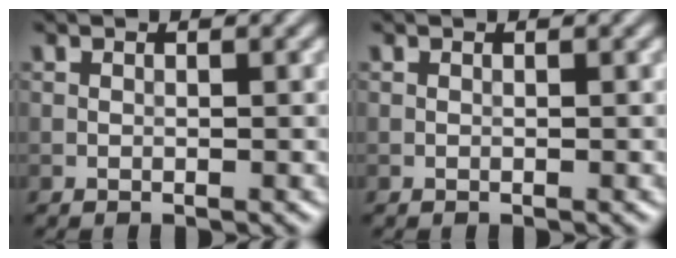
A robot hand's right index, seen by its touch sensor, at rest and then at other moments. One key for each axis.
{"total": 0.0}